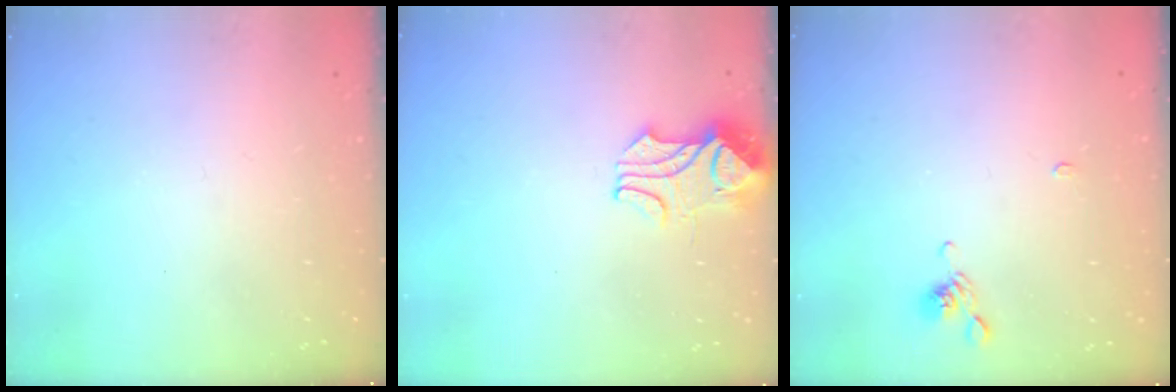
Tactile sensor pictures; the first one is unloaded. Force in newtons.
{"total": 2.2, "press": 2.1, "slide": 0.8}
{"total": 4.4, "press": 4.4, "slide": 0.3}